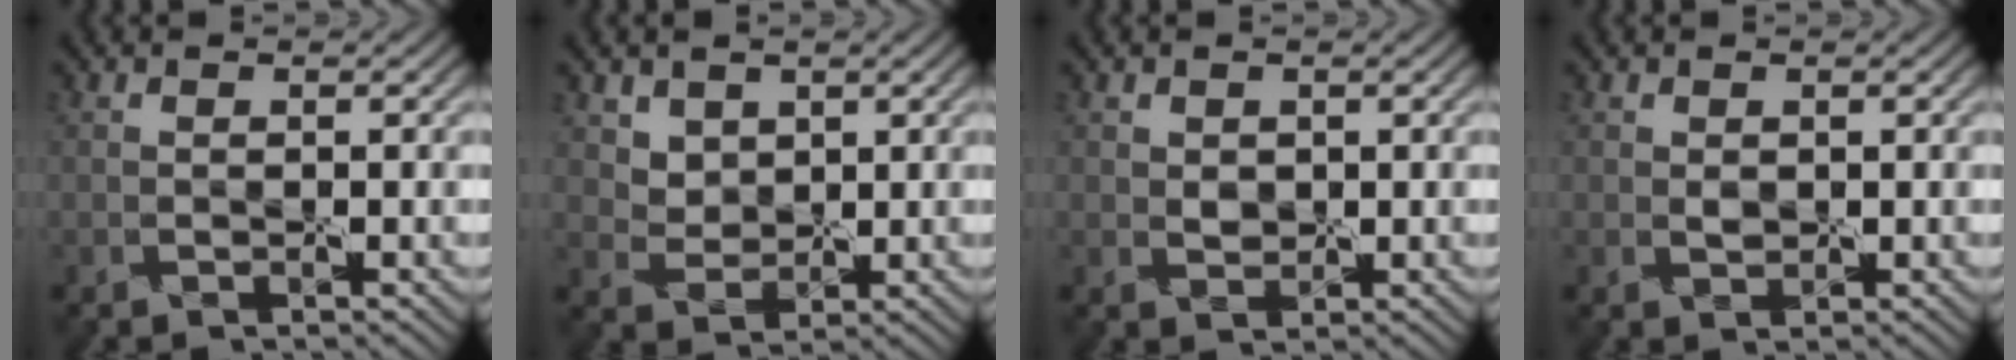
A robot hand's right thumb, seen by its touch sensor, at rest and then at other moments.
{"total": 2.9, "force": [2.6, 1.3, -0.3], "torque": [-0.002, -0.003, 0.049]}
{"total": 1.1, "force": [0.8, 0.8, 0.2], "torque": [0.006, 0.006, 0.015]}
{"total": 0.6, "force": [0.4, 0.4, 0.2], "torque": [0.000, 0.002, 0.011]}